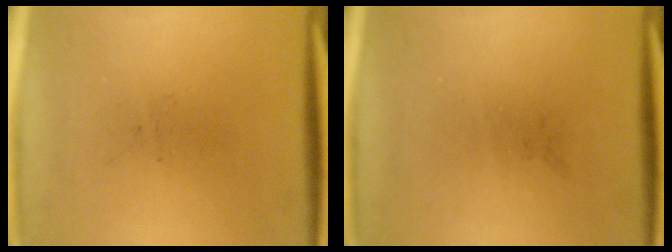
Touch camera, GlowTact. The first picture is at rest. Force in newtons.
{"total": 0.0}